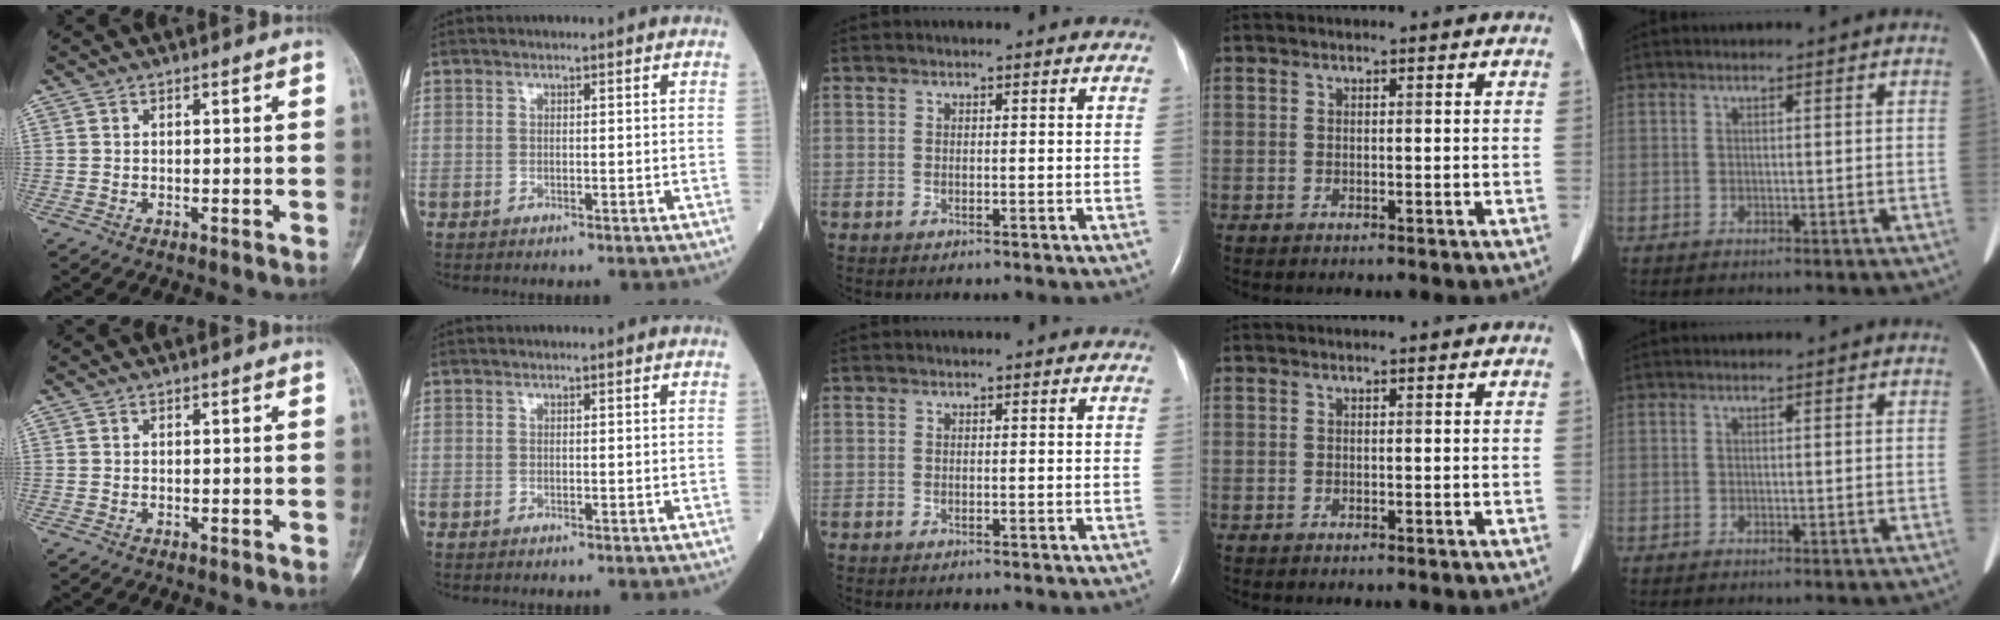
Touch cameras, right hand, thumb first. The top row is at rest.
{}